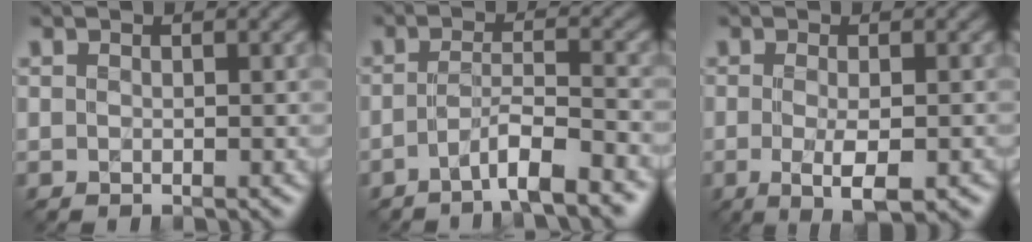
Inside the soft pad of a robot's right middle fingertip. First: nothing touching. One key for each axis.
{"total": 4.5, "fx": -2.7, "fy": 0.5, "fz": 3.6, "tx": -0.057, "ty": 0.006, "tz": -0.054}
{"total": 3.9, "fx": -1.1, "fy": 0.9, "fz": 3.6, "tx": -0.065, "ty": -0.011, "tz": -0.014}